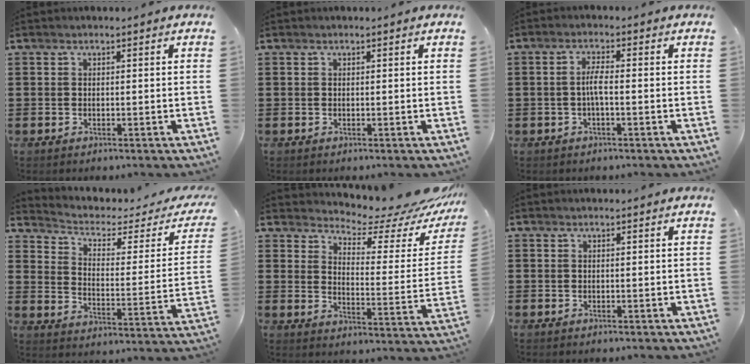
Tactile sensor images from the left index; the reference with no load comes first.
{"total": 0.0}
{"total": 3.0, "force": [-0.5, 0.4, 2.9], "torque": [-0.061, -0.002, -0.013]}
{"total": 2.9, "force": [1.9, 1.2, 1.8], "torque": [-0.051, -0.016, 0.024]}
{"total": 6.1, "force": [5.7, 1.0, 1.9], "torque": [-0.045, -0.050, 0.091]}
{"total": 0.0}